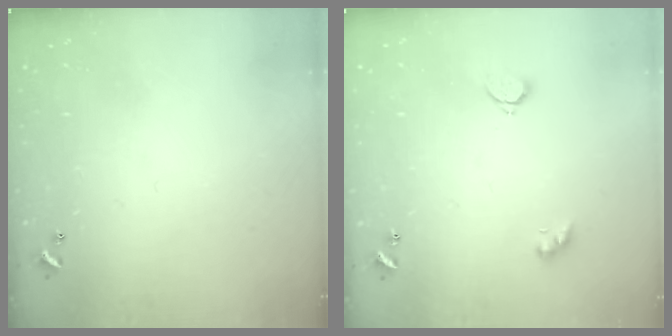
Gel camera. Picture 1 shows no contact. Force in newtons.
{"total": 2.6, "press": 2.6, "slide": 0.5}